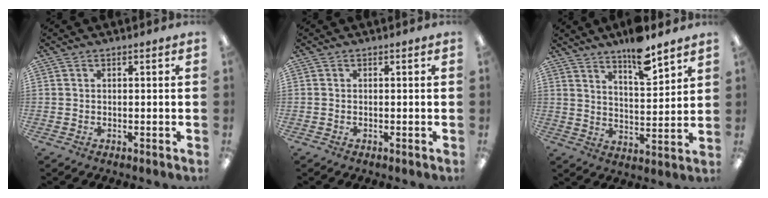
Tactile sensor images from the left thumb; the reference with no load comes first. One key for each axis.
{"total": 0.0}
{"total": 10.1, "fx": 8.3, "fy": 2.4, "fz": 5.2, "tx": -0.078, "ty": -0.056, "tz": 0.143}